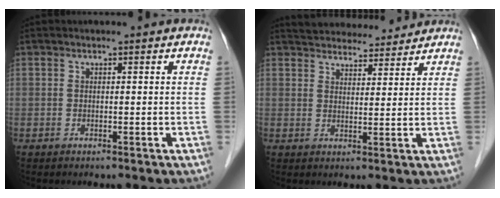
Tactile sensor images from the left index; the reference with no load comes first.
{"total": 11.6, "force": [11.0, 2.6, 2.7], "torque": [-0.032, 0.018, 0.155]}